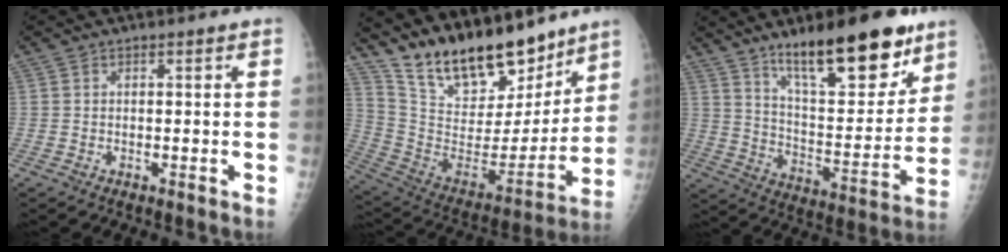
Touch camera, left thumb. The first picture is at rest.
{"total": 22.7, "force": [18.1, 8.5, 10.6], "torque": [-0.144, -0.093, 0.316]}
{"total": 21.9, "force": [14.5, 7.0, 14.9], "torque": [-0.185, -0.077, 0.236]}